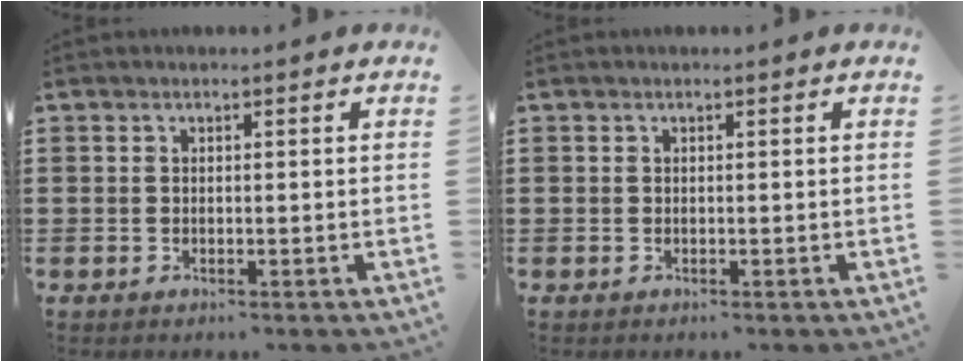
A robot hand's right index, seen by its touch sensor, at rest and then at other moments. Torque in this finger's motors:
{"motor_torque": [-0.94, 1.20, -0.02, -0.01]}